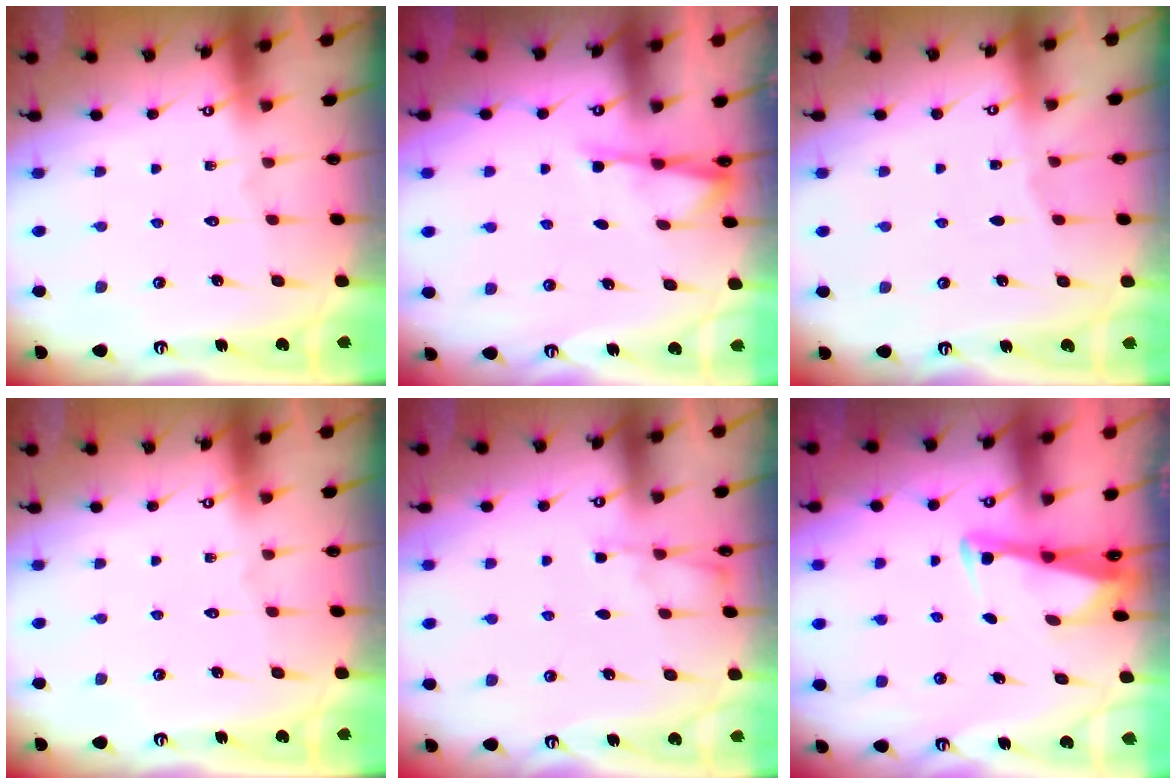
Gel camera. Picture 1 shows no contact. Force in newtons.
{"total": 3.6, "press": 3.6, "slide": 0.4}
{"total": 1.6, "press": 1.5, "slide": 0.3}
{"total": 0.0}
{"total": 2.4, "press": 2.4, "slide": 0.5}
{"total": 2.8, "press": 2.7, "slide": 0.4}